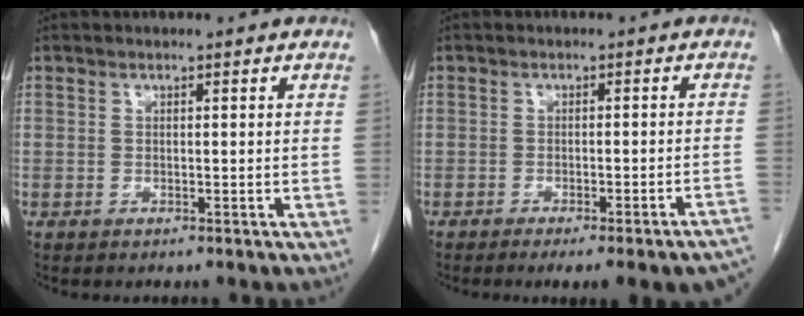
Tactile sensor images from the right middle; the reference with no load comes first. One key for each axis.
{"total": 12.0, "fx": -10.4, "fy": 0.4, "fz": 6.0, "tx": -0.029, "ty": -0.001, "tz": -0.118}